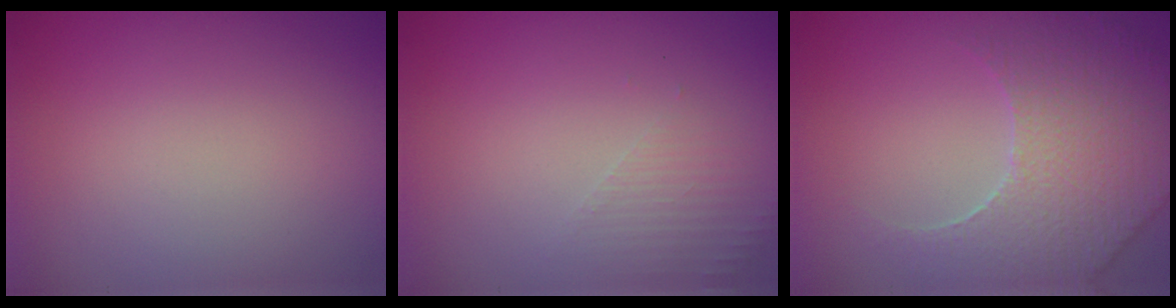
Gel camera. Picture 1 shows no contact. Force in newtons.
{"total": 1.6, "press": 1.6, "slide": 0.4}
{"total": 5.1, "press": 4.6, "slide": 2.1}